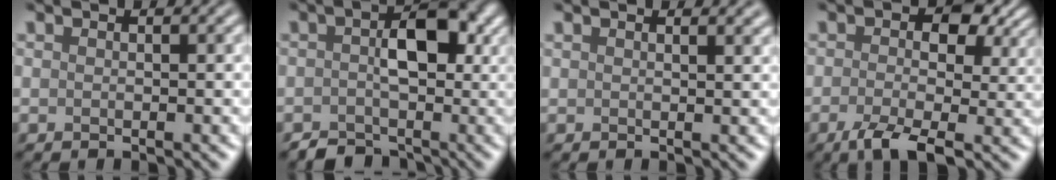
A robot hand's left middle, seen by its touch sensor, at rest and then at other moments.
{"total": 4.9, "force": [-1.7, 2.9, 3.5], "torque": [-0.039, 0.010, -0.027]}
{"total": 3.1, "force": [2.2, 1.3, 1.8], "torque": [0.003, 0.030, 0.005]}
{"total": 7.2, "force": [-0.6, 3.8, 6.1], "torque": [-0.104, 0.003, -0.013]}